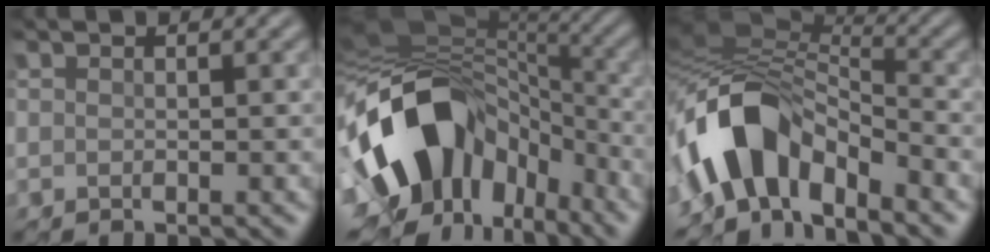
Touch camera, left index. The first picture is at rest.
{"total": 13.5, "force": [-5.1, 9.5, 8.2], "torque": [-0.150, 0.000, -0.091]}
{"total": 8.1, "force": [-4.5, 4.1, 5.4], "torque": [-0.093, 0.013, -0.087]}